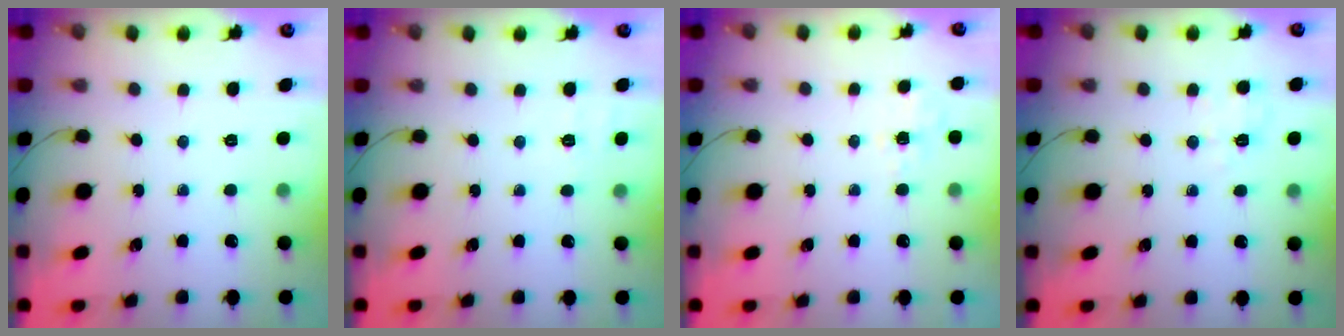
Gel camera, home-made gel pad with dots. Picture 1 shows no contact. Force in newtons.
{"total": 6.4, "press": 6.1, "slide": 1.9}
{"total": 1.9, "press": 1.1, "slide": 1.6}
{"total": 4.0, "press": 3.7, "slide": 1.5}